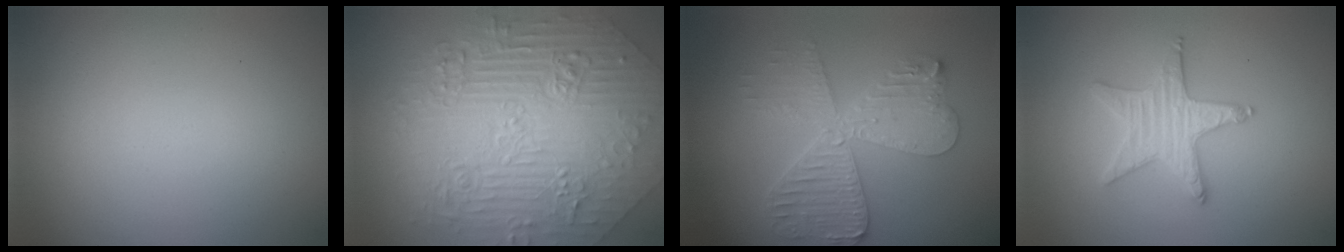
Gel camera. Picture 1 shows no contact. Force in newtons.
{"total": 10.5, "press": 7.7, "slide": 7.1}
{"total": 5.7, "press": 5.6, "slide": 0.8}
{"total": 3.2, "press": 3.1, "slide": 0.6}